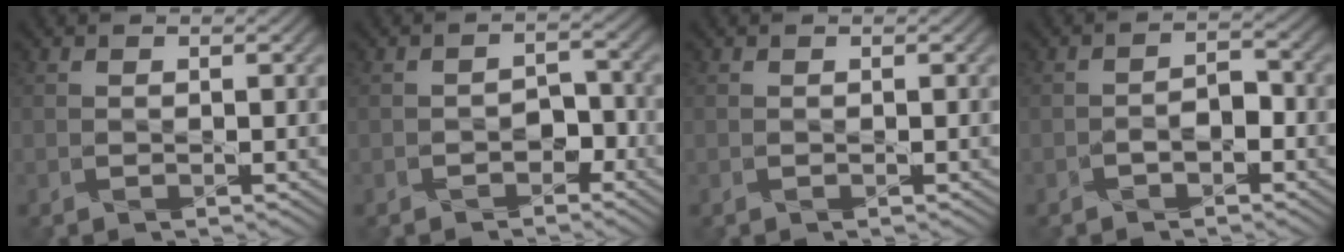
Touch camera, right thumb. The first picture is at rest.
{"total": 2.3, "force": [-1.7, 1.3, 0.7], "torque": [-0.007, 0.008, -0.026]}
{"total": 0.0}
{"total": 2.1, "force": [-1.5, 1.0, 1.2], "torque": [-0.014, 0.007, -0.027]}